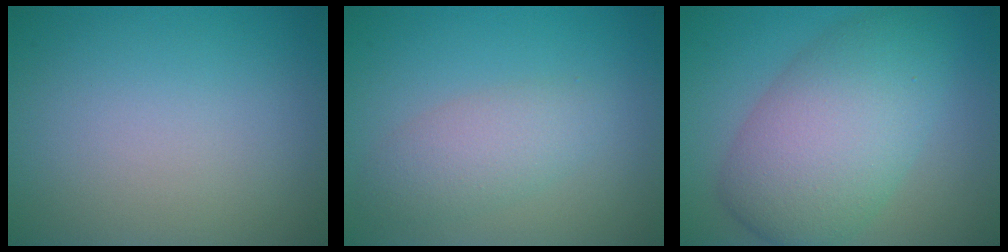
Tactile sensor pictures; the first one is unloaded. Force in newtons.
{"total": 3.0, "press": 3.0, "slide": 0.1}
{"total": 8.7, "press": 8.7, "slide": 0.1}